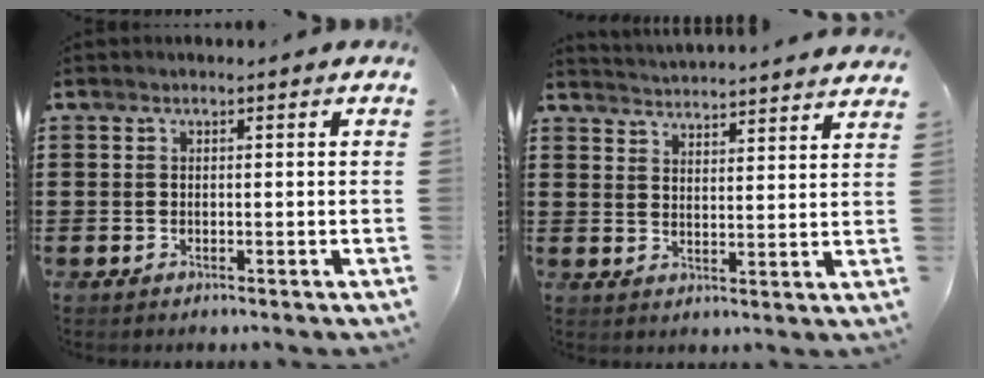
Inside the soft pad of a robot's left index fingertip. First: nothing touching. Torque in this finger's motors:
{"motor_torque": [1.17, -0.97, 0.16, 0.08]}